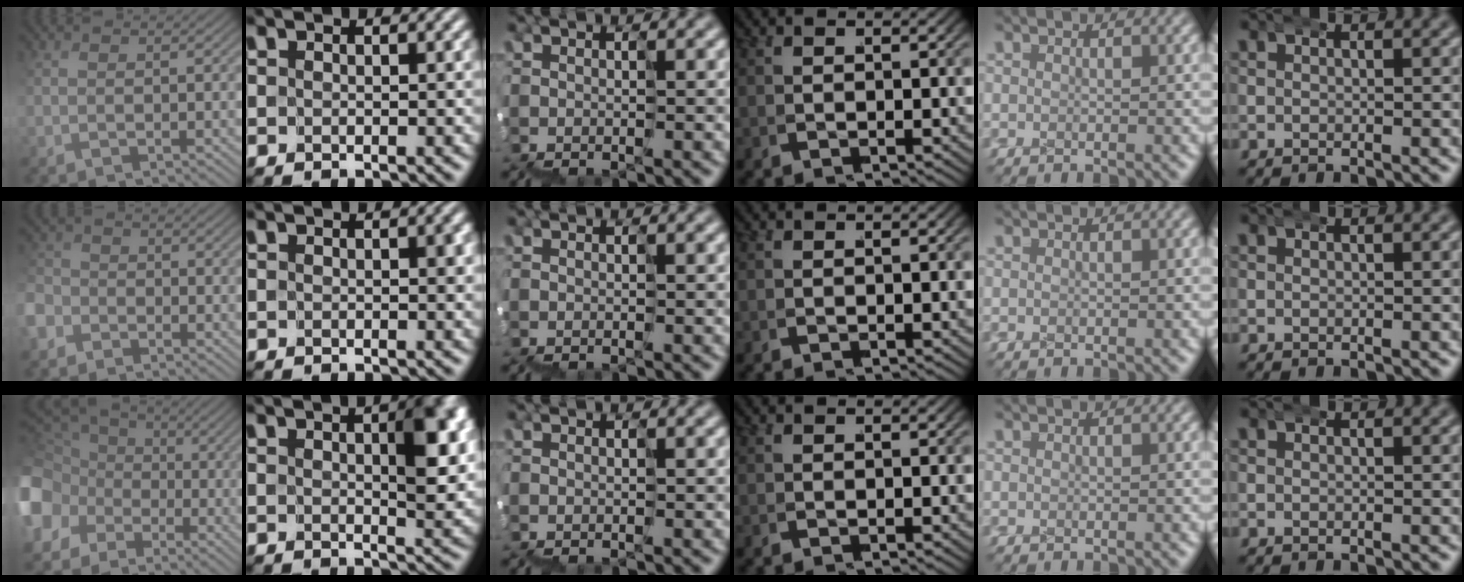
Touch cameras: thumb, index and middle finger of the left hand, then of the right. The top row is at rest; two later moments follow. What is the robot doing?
{"motion": "wrap", "object": "ethernet cable"}